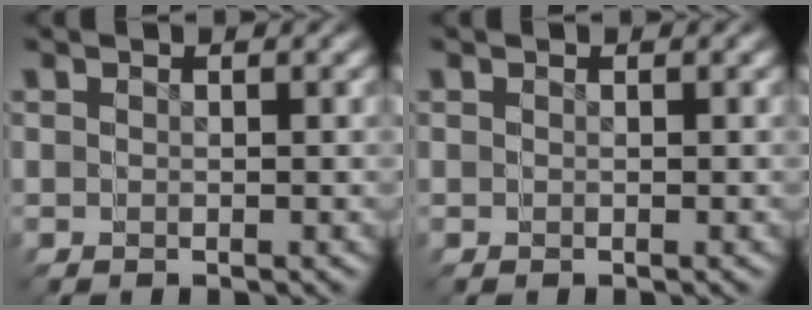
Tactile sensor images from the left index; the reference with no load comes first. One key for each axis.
{"total": 0.0}